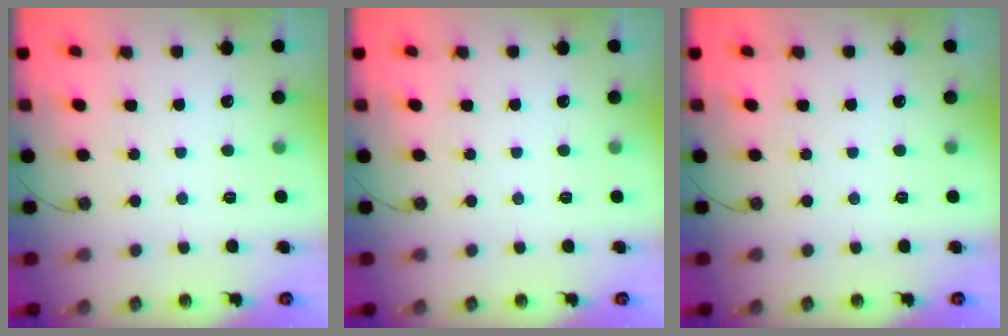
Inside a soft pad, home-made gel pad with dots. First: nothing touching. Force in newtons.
{"total": 0.0}
{"total": 0.0}